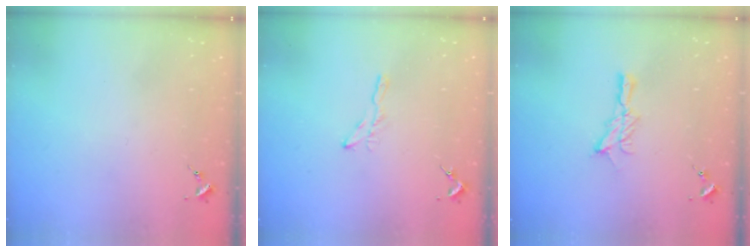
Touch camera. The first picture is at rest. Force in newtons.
{"total": 4.2, "press": 4.2, "slide": 0.5}
{"total": 7.6, "press": 7.6, "slide": 0.1}